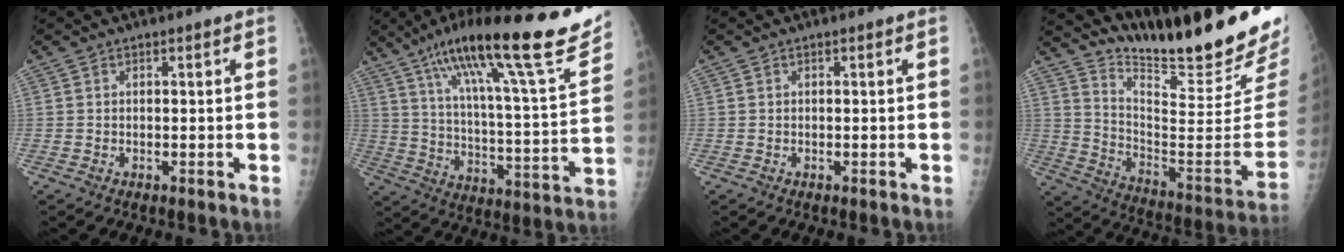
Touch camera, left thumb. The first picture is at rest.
{"total": 27.5, "force": [18.4, 3.9, 20.1], "torque": [-0.302, -0.045, 0.290]}
{"total": 0.0}
{"total": 26.1, "force": [21.5, 2.9, 14.5], "torque": [-0.201, -0.159, 0.322]}